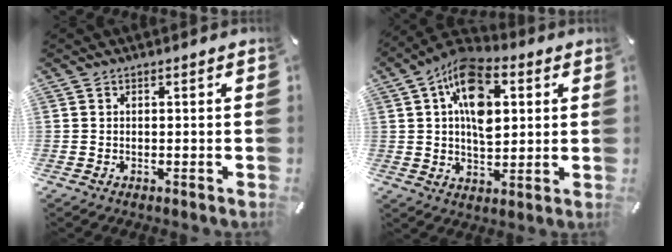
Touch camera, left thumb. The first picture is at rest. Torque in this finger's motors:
{"motor_torque": [2.27, 2.74, 0.98, 0.34, 0.23]}